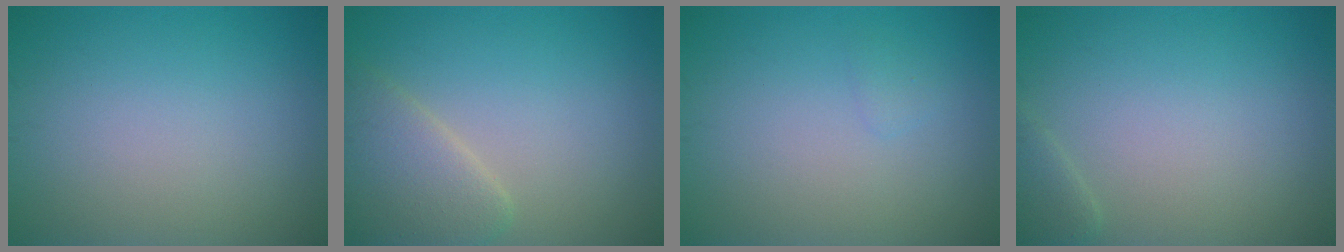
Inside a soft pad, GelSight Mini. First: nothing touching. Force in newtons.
{"total": 4.0, "press": 4.0, "slide": 0.2}
{"total": 0.6, "press": 0.6, "slide": 0.0}
{"total": 1.3, "press": 1.3, "slide": 0.0}